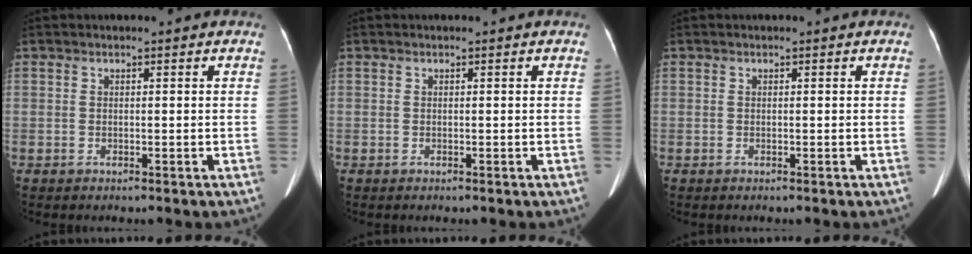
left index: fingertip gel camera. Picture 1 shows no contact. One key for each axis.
{"total": 0.0}
{"total": 0.0}